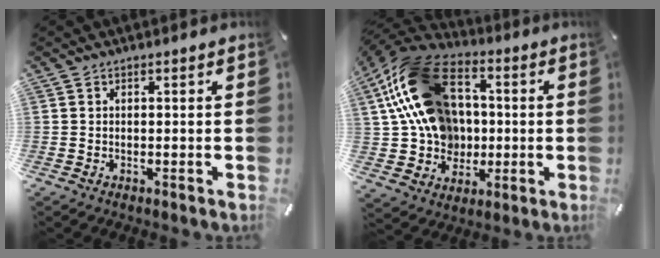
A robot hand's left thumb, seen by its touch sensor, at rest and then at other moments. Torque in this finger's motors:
{"motor_torque": [1.17, 2.80, 1.94, -0.83, 0.61]}